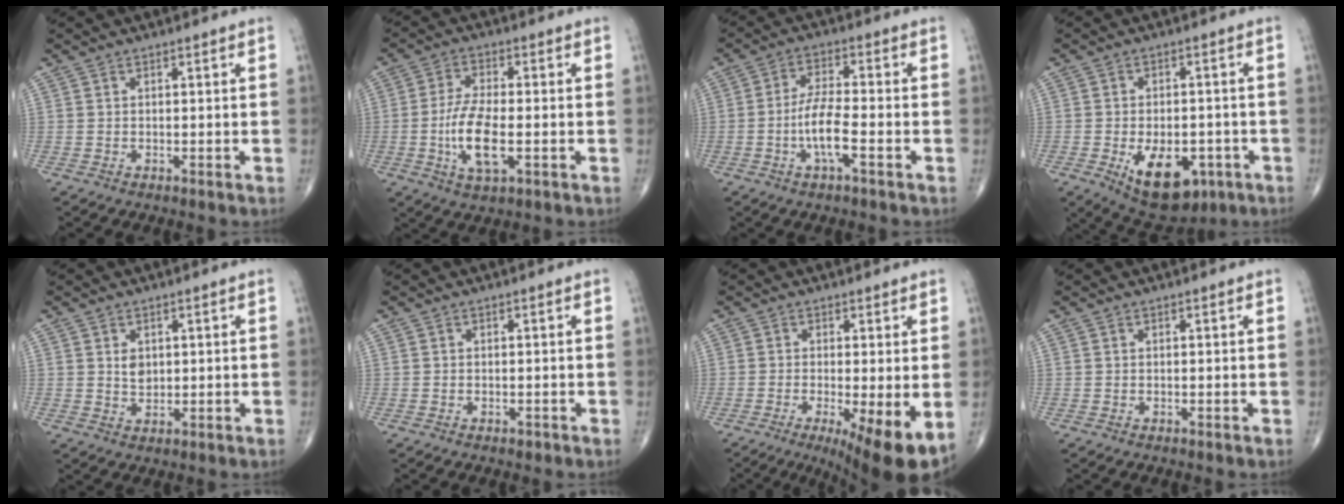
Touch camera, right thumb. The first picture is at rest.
{"total": 9.6, "force": [-2.0, 3.6, 8.7], "torque": [-0.175, 0.003, -0.038]}
{"total": 7.5, "force": [-2.5, 1.8, 6.8], "torque": [-0.140, 0.016, -0.051]}
{"total": 13.0, "force": [-5.0, 7.3, 9.5], "torque": [-0.119, 0.008, -0.061]}
{"total": 2.7, "force": [0.7, 2.0, 1.7], "torque": [-0.018, -0.007, 0.016]}
{"total": 0.7, "force": [-0.5, 0.4, 0.3], "torque": [-0.003, 0.000, -0.008]}
{"total": 10.8, "force": [-3.6, 2.4, 9.9], "torque": [-0.149, -0.022, -0.052]}
{"total": 0.0}